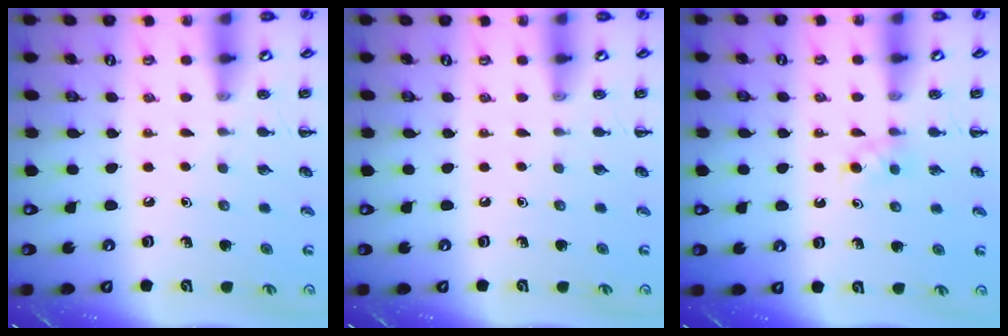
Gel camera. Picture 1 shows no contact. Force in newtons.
{"total": 0.0}
{"total": 2.9, "press": 2.6, "slide": 1.1}